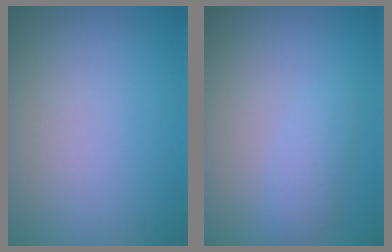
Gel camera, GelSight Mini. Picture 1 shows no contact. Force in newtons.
{"total": 2.0, "press": 2.0, "slide": 0.1}